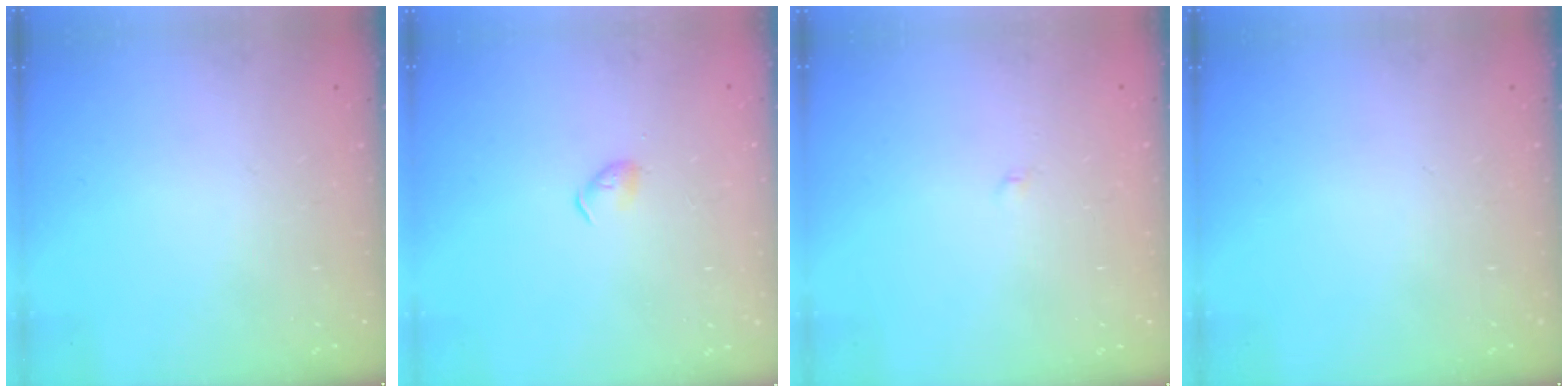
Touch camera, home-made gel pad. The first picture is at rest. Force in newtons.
{"total": 3.0, "press": 2.9, "slide": 0.6}
{"total": 2.0, "press": 2.0, "slide": 0.2}
{"total": 0.0}